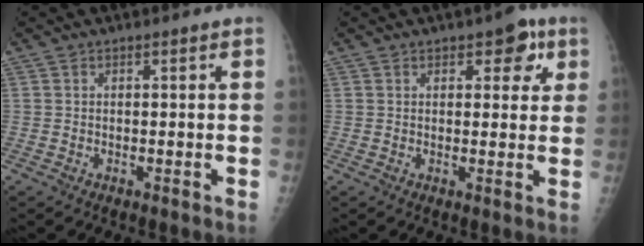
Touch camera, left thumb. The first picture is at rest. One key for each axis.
{"total": 5.7, "fx": 2.7, "fy": 3.1, "fz": 3.9, "tx": -0.015, "ty": -0.007, "tz": 0.026}